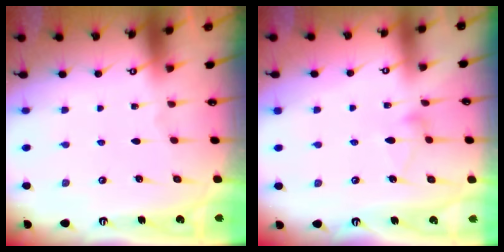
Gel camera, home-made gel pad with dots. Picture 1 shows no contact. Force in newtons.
{"total": 6.2, "press": 6.2, "slide": 0.3}